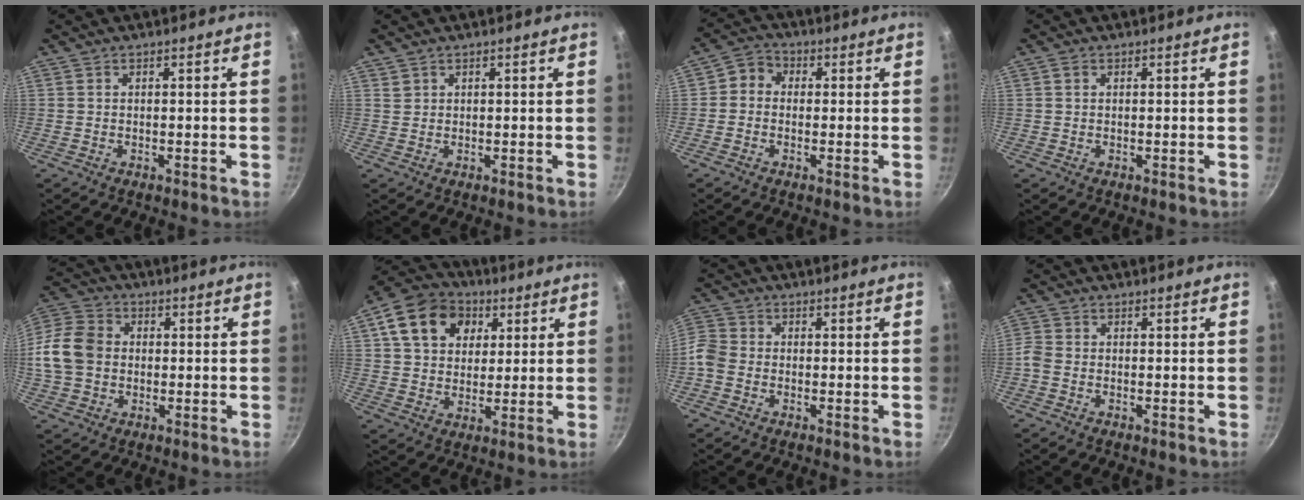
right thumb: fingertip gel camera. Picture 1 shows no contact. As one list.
[{"total": 1.0, "force": [0.6, 0.8, 0.2], "torque": [0.008, 0.008, 0.014]}, {"total": 4.3, "force": [-0.1, 3.8, 2.0], "torque": [-0.018, 0.012, -0.022]}, {"total": 1.0, "force": [0.4, 0.8, 0.5], "torque": [-0.007, 0.002, 0.005]}, {"total": 12.0, "force": [-0.1, 9.7, 7.0], "torque": [-0.117, 0.019, -0.018]}, {"total": 14.5, "force": [5.3, 11.2, 7.7], "torque": [-0.112, 0.007, 0.078]}, {"total": 6.4, "force": [-2.1, 5.2, 3.2], "torque": [-0.072, 0.016, -0.061]}, {"total": 2.3, "force": [-1.2, 1.5, 1.2], "torque": [-0.033, 0.005, -0.031]}]